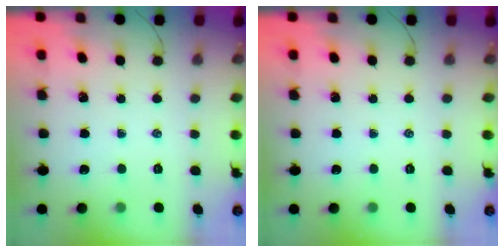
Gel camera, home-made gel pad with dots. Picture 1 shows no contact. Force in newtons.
{"total": 0.0}